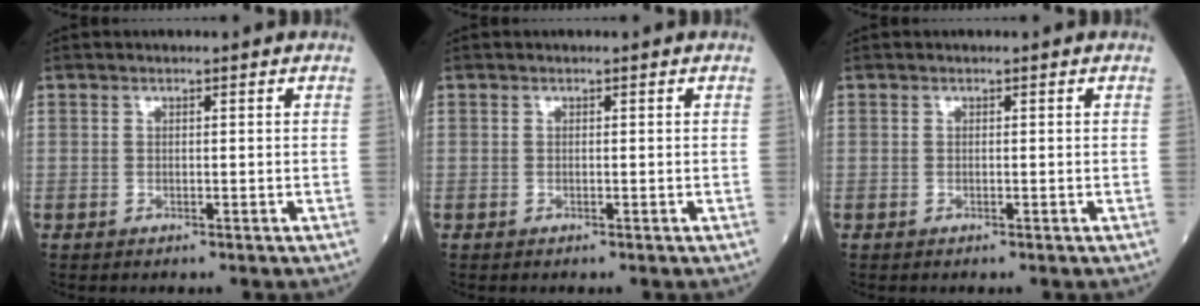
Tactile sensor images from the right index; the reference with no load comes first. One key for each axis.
{"total": 0.0}
{"total": 0.0}